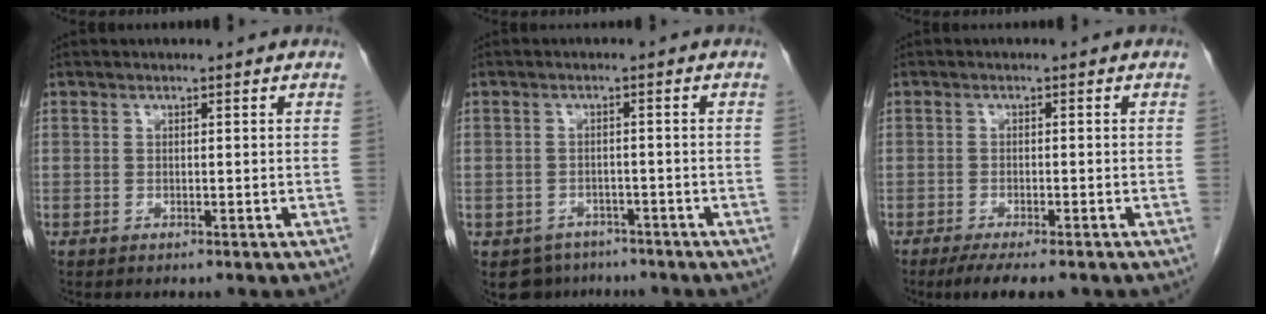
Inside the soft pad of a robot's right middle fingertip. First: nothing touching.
{"total": 4.7, "force": [-3.6, 3.1, 0.0], "torque": [0.008, 0.008, -0.050]}
{"total": 6.1, "force": [-4.7, 1.2, 3.7], "torque": [-0.054, -0.013, -0.071]}